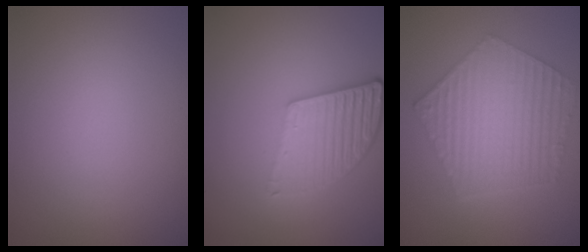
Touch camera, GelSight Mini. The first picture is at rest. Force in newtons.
{"total": 5.5, "press": 4.0, "slide": 3.8}
{"total": 6.9, "press": 4.9, "slide": 4.8}